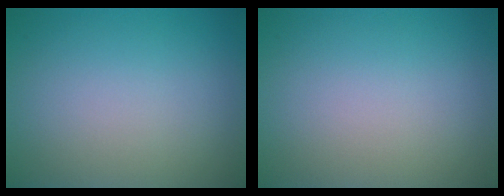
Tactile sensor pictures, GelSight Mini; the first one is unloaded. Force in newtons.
{"total": 0.0}